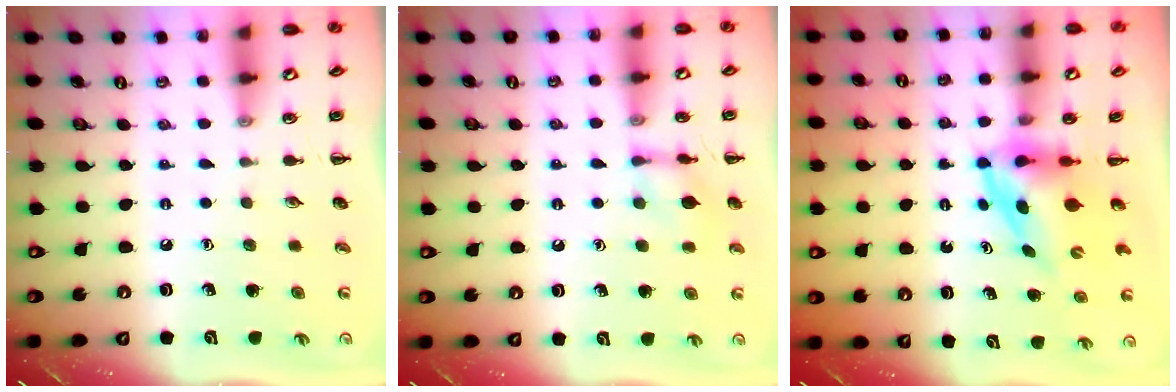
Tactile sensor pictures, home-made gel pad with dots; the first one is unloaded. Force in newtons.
{"total": 8.6, "press": 8.6, "slide": 0.4}
{"total": 3.9, "press": 3.8, "slide": 0.6}